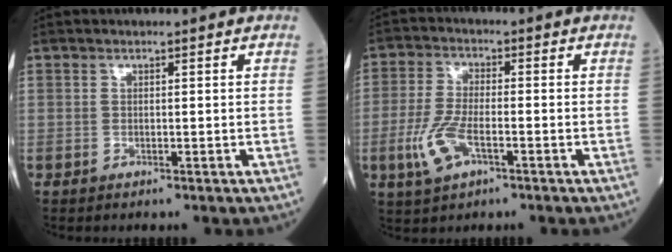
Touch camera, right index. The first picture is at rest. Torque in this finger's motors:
{"motor_torque": [0.24, -0.24, 0.28, 0.09]}